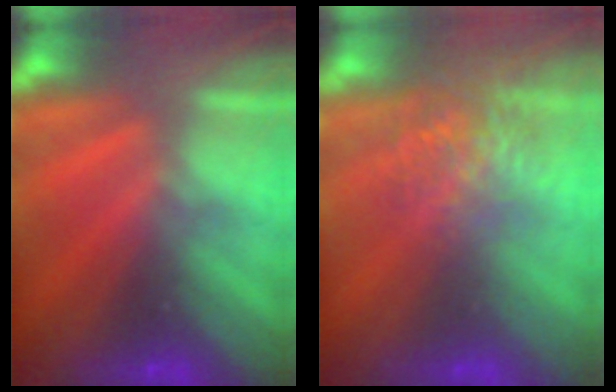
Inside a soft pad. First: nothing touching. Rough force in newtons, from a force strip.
{"total": 3.8}